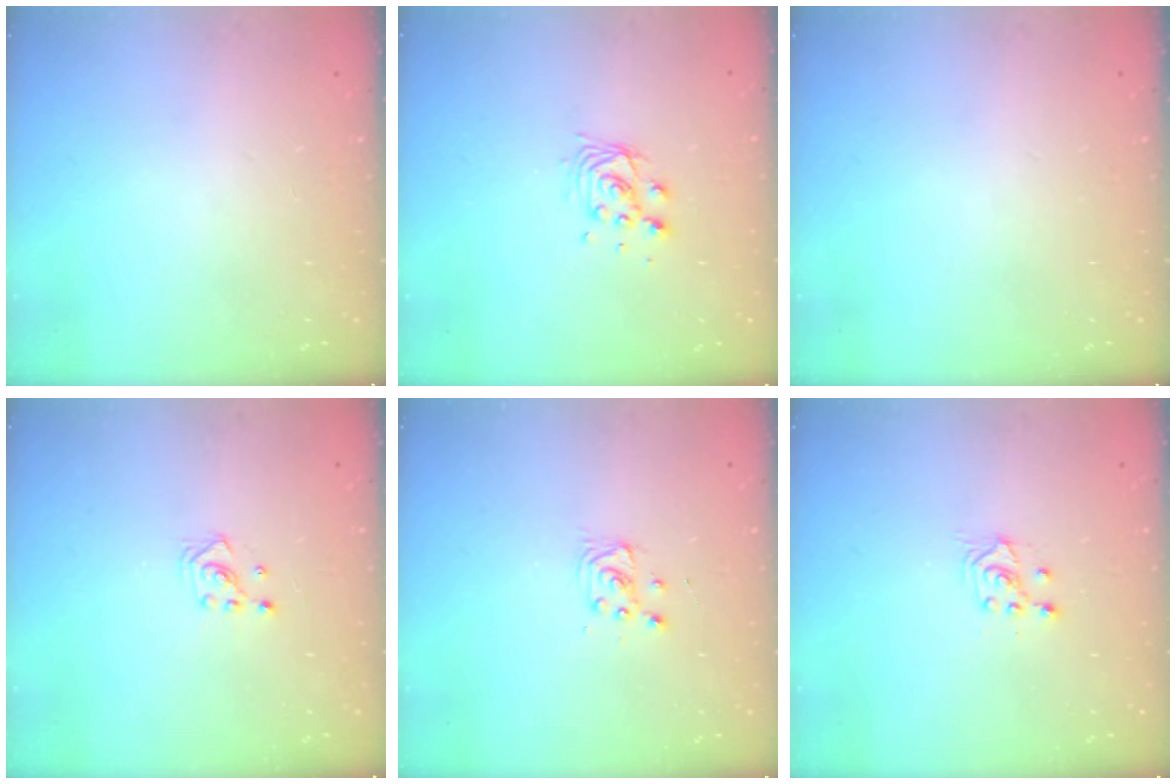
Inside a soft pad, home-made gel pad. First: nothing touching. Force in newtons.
{"total": 7.6, "press": 7.6, "slide": 0.5}
{"total": 0.0}
{"total": 2.6, "press": 2.6, "slide": 0.3}
{"total": 3.2, "press": 3.2, "slide": 0.4}
{"total": 2.5, "press": 2.4, "slide": 0.7}